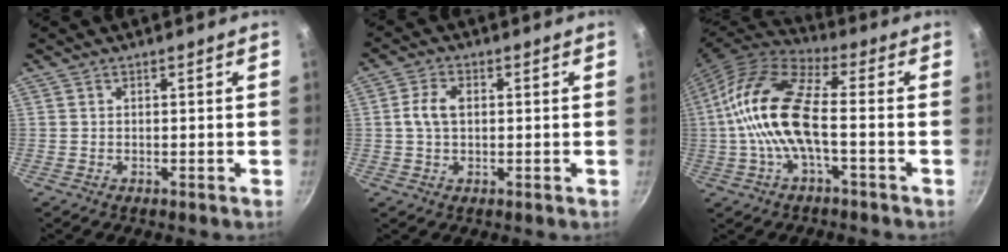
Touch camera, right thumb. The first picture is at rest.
{"total": 4.8, "force": [0.5, 3.0, 3.7], "torque": [-0.080, 0.010, 0.007]}
{"total": 16.4, "force": [-1.5, 6.3, 15.1], "torque": [-0.321, 0.038, -0.033]}